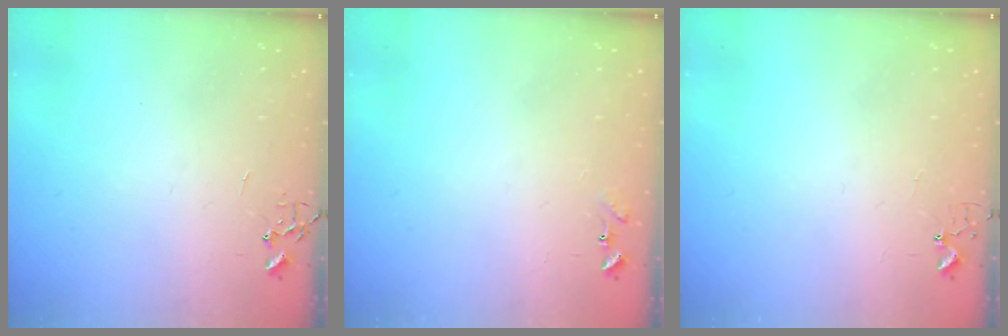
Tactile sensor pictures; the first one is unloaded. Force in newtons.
{"total": 6.9, "press": 6.8, "slide": 0.6}
{"total": 2.7, "press": 2.7, "slide": 0.2}